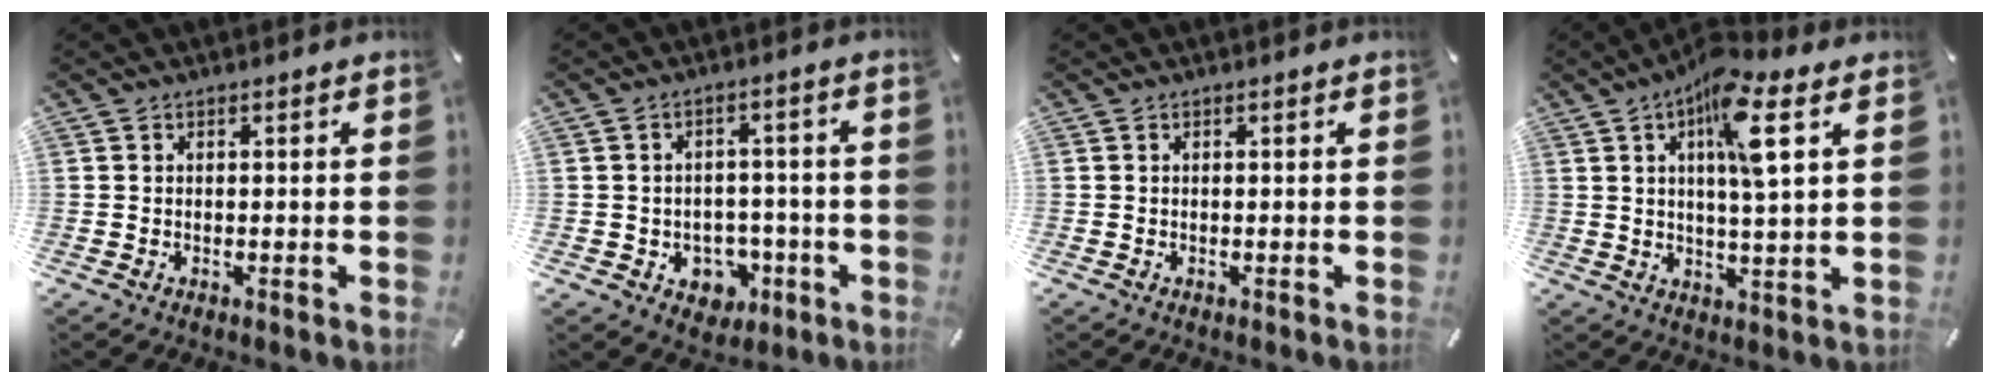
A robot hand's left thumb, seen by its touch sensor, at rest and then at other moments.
{"total": 6.3, "force": [-1.0, 5.8, 2.1], "torque": [-0.021, 0.002, -0.014]}
{"total": 0.0}
{"total": 10.8, "force": [4.5, 2.1, 9.6], "torque": [-0.169, -0.004, 0.070]}